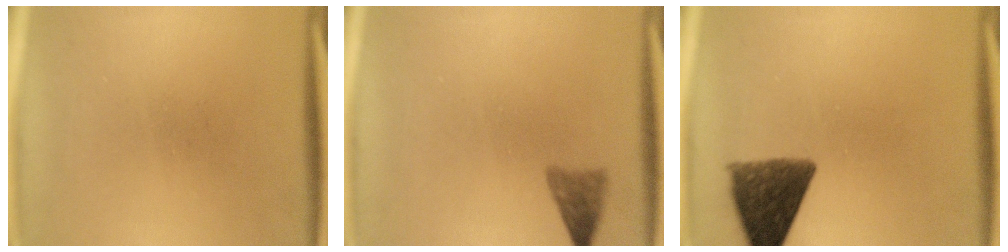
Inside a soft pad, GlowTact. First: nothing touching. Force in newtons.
{"total": 2.4}
{"total": 10.0}